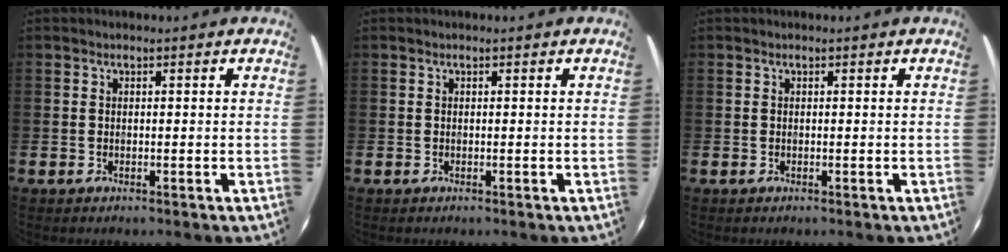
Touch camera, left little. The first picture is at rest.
{"total": 0.0}
{"total": 0.0}